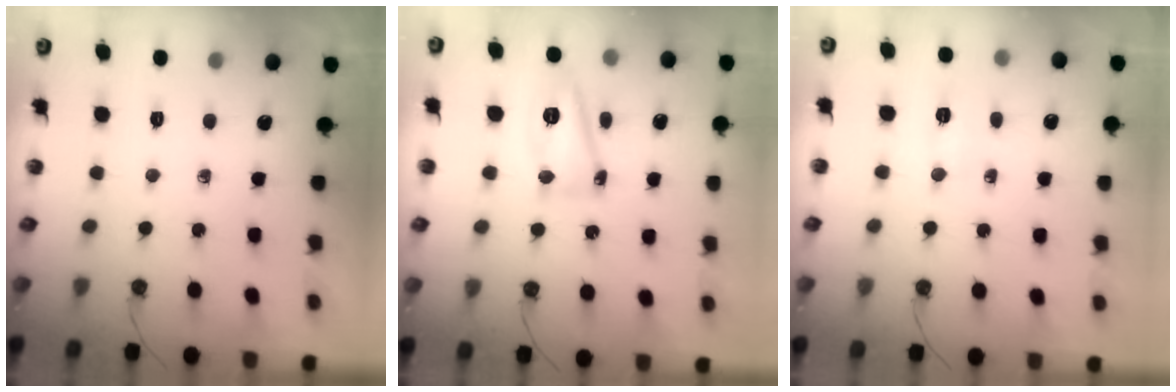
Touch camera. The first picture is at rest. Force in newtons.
{"total": 12.6, "press": 12.5, "slide": 1.5}
{"total": 16.5, "press": 4.4, "slide": 15.9}